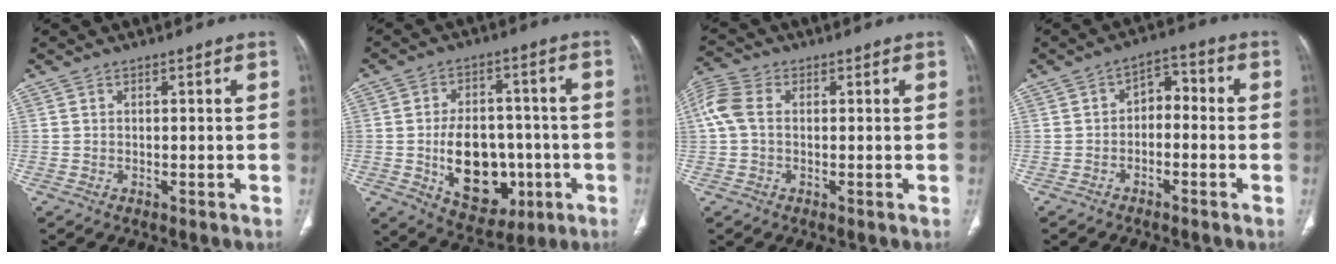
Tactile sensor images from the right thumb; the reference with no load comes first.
{"total": 15.8, "force": [-3.4, 10.6, 11.1], "torque": [-0.134, 0.018, -0.035]}
{"total": 6.3, "force": [0.5, 4.4, 4.5], "torque": [-0.117, 0.021, 0.005]}
{"total": 5.2, "force": [-1.3, 3.5, 3.6], "torque": [-0.037, 0.036, -0.032]}